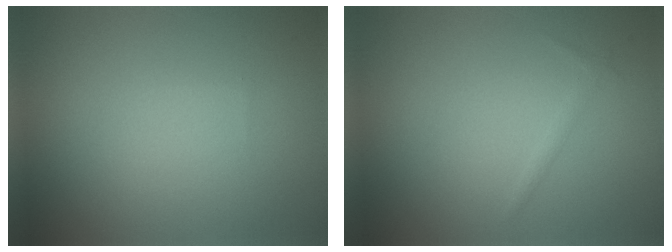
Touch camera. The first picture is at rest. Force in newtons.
{"total": 0.5, "press": 0.5, "slide": 0.0}